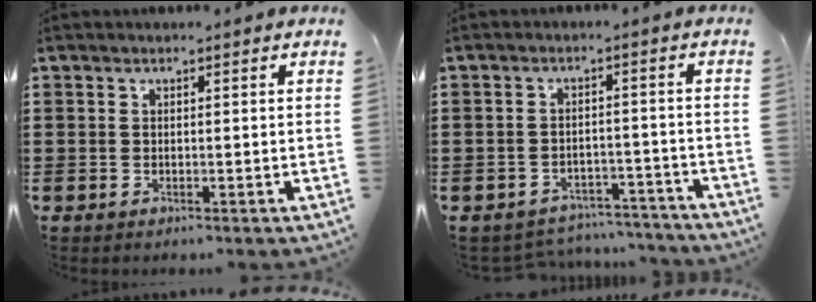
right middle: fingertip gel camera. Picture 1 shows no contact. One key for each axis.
{"total": 4.0, "fx": -3.9, "fy": 0.6, "fz": 0.2, "tx": -0.007, "ty": 0.006, "tz": -0.083}